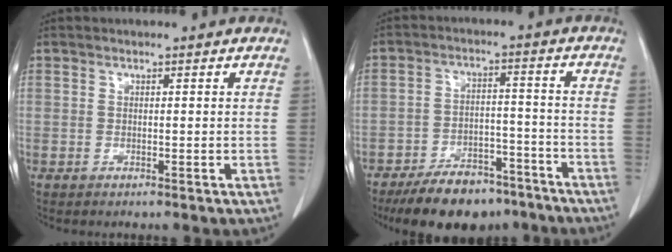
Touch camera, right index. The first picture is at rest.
{"total": 12.8, "force": [-10.3, 5.5, 5.3], "torque": [-0.071, 0.017, -0.161]}